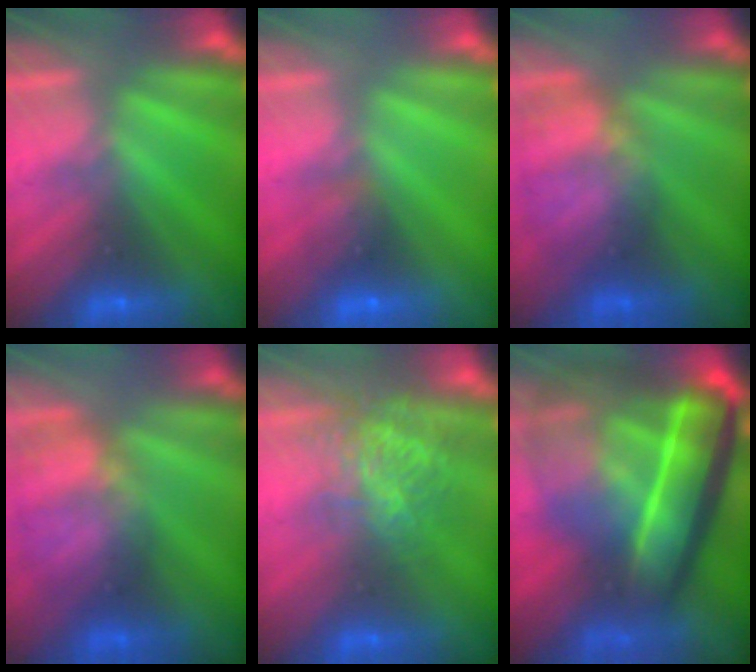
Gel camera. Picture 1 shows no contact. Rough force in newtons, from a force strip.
{"total": 1.5}
{"total": 7.0}
{"total": 7.0}
{"total": 3.3}
{"total": 9.0}